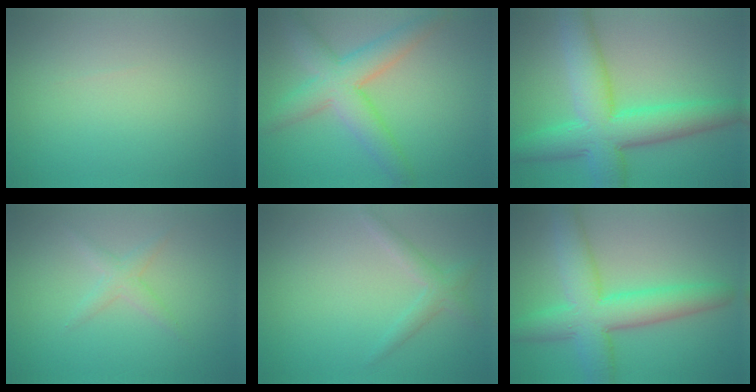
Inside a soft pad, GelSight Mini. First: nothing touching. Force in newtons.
{"total": 5.9, "press": 5.9, "slide": 0.2}
{"total": 9.0, "press": 9.0, "slide": 0.1}
{"total": 1.6, "press": 1.6, "slide": 0.1}
{"total": 1.8, "press": 1.8, "slide": 0.1}
{"total": 7.6, "press": 7.6, "slide": 0.3}